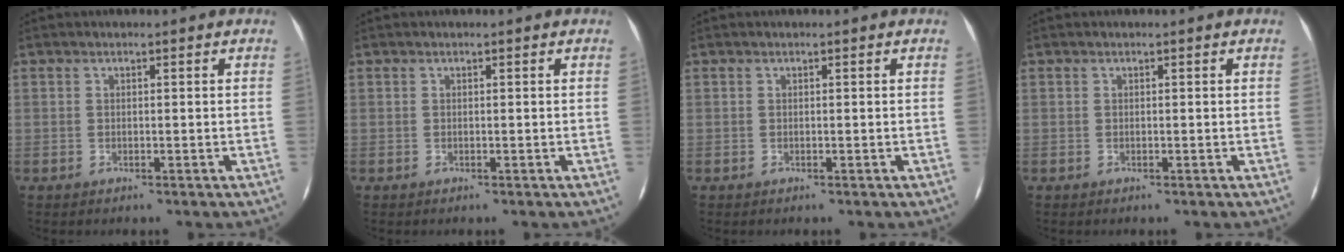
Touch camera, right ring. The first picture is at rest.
{"total": 0.0}
{"total": 0.0}
{"total": 0.0}